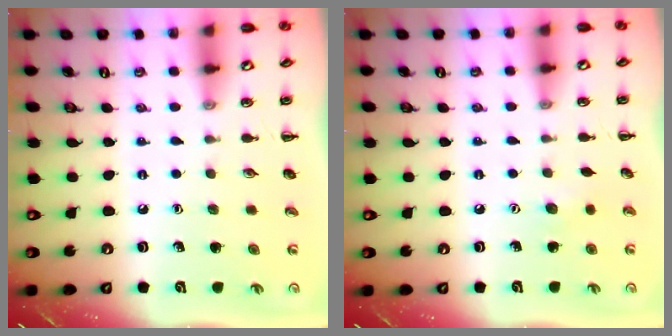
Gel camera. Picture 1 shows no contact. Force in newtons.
{"total": 3.0, "press": 2.9, "slide": 0.6}